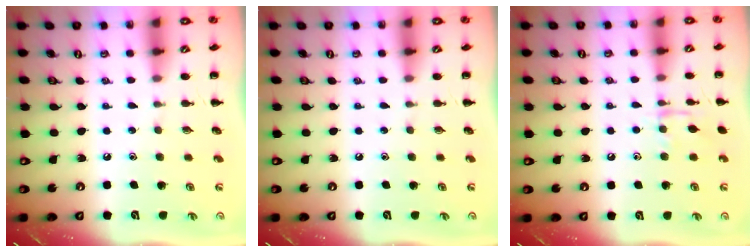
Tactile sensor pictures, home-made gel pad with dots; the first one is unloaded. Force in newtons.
{"total": 0.0}
{"total": 7.8, "press": 7.8, "slide": 0.9}